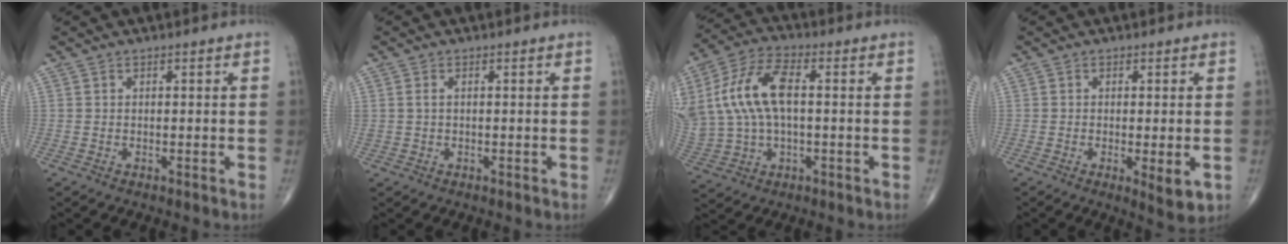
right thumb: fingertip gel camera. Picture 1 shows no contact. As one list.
[{"total": 1.3, "force": [0.2, 0.8, 1.0], "torque": [-0.028, 0.004, 0.008]}, {"total": 17.4, "force": [2.3, 9.5, 14.4], "torque": [-0.319, 0.021, 0.045]}, {"total": 4.6, "force": [-1.1, 1.1, 4.3], "torque": [-0.064, -0.014, -0.016]}]